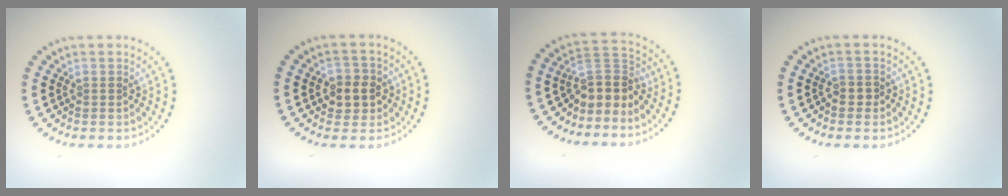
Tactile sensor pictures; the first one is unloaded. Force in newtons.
{"total": 2.7, "press": 2.6, "slide": 0.7}
{"total": 3.4, "press": 2.6, "slide": 2.2}
{"total": 0.8, "press": 0.8, "slide": 0.3}